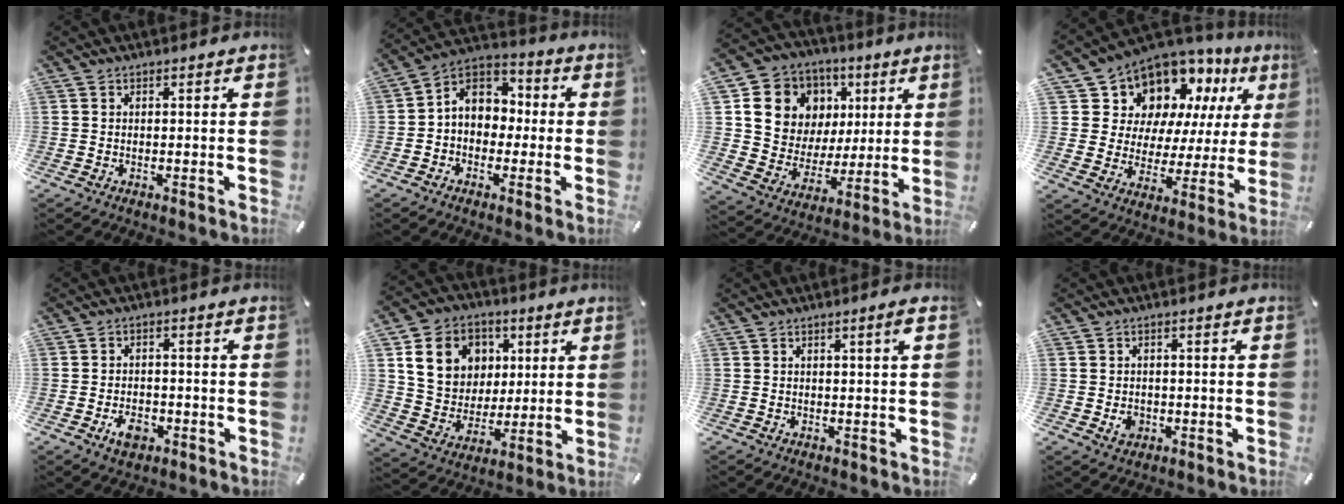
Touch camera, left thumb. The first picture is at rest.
{"total": 7.8, "force": [0.2, 7.1, 3.3], "torque": [-0.080, 0.011, 0.002]}
{"total": 13.4, "force": [4.9, 12.0, 3.3], "torque": [-0.050, -0.033, 0.103]}
{"total": 11.7, "force": [8.5, 7.8, 2.1], "torque": [-0.047, -0.091, 0.154]}
{"total": 5.1, "force": [-2.3, 3.4, 2.9], "torque": [-0.051, 0.006, -0.043]}
{"total": 14.3, "force": [4.8, 12.5, 5.2], "torque": [-0.086, -0.006, 0.099]}
{"total": 2.0, "force": [0.7, 0.0, 1.9], "torque": [-0.036, 0.000, 0.010]}
{"total": 3.0, "force": [-0.7, 2.5, 1.4], "torque": [-0.016, 0.002, -0.013]}